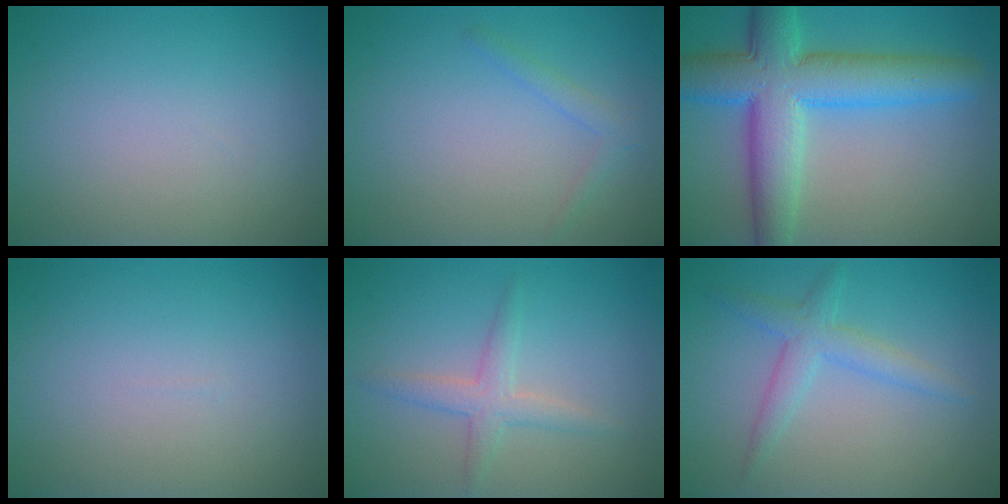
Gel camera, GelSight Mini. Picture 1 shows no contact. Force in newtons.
{"total": 1.3, "press": 1.3, "slide": 0.1}
{"total": 9.3, "press": 9.3, "slide": 0.3}
{"total": 0.0}
{"total": 2.4, "press": 2.4, "slide": 0.0}
{"total": 2.8, "press": 2.8, "slide": 0.1}